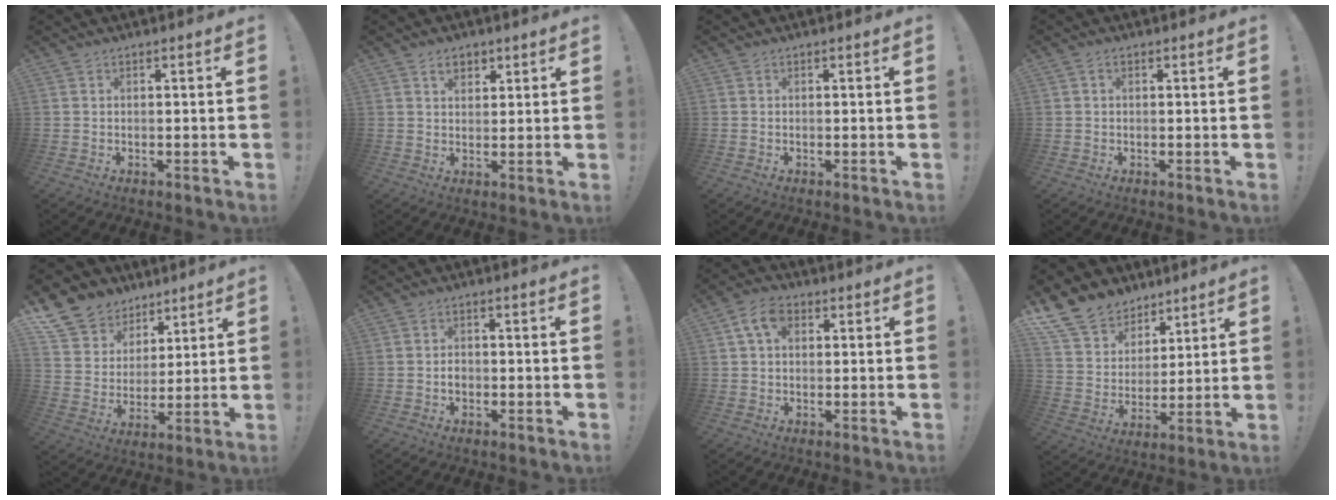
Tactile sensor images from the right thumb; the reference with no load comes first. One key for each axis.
{"total": 4.3, "fx": 2.4, "fy": 3.0, "fz": 2.1, "tx": -0.024, "ty": -0.006, "tz": 0.041}
{"total": 0.0}
{"total": 1.0, "fx": 0.2, "fy": 0.7, "fz": 0.6, "tx": -0.020, "ty": 0.006, "tz": 0.005}
{"total": 12.2, "fx": 7.9, "fy": 8.9, "fz": 2.8, "tx": -0.052, "ty": -0.058, "tz": 0.158}
{"total": 1.9, "fx": -0.7, "fy": 1.4, "fz": 1.1, "tx": -0.015, "ty": 0.004, "tz": -0.015}
{"total": 7.2, "fx": 2.3, "fy": 4.8, "fz": 4.8, "tx": -0.087, "ty": 0.011, "tz": 0.046}
{"total": 13.7, "fx": 9.8, "fy": 8.9, "fz": 3.4, "tx": -0.071, "ty": -0.069, "tz": 0.191}